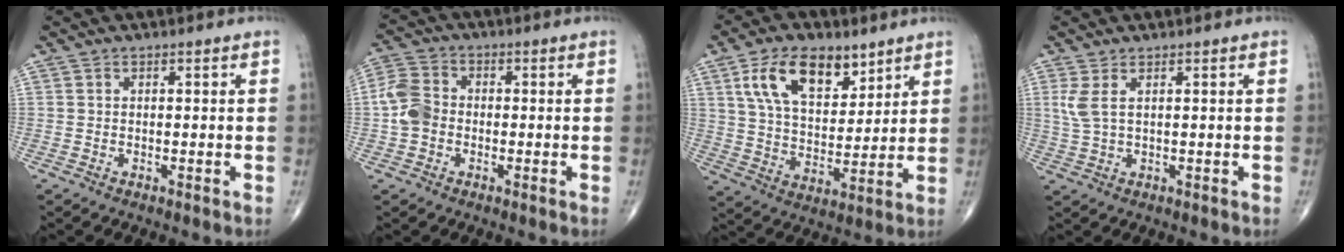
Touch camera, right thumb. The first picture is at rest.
{"total": 6.3, "force": [-1.0, 4.9, 3.8], "torque": [-0.076, 0.018, -0.031]}
{"total": 14.6, "force": [7.8, 7.8, 9.5], "torque": [-0.137, -0.033, 0.146]}
{"total": 3.4, "force": [1.2, 1.0, 3.0], "torque": [-0.081, 0.002, 0.034]}